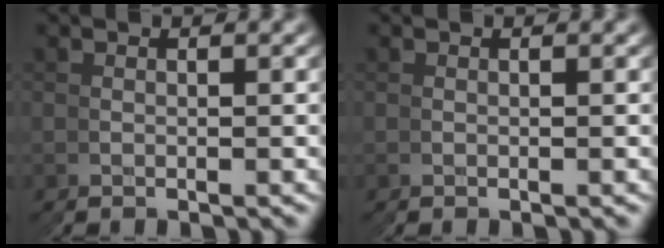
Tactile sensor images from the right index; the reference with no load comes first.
{"total": 0.0}